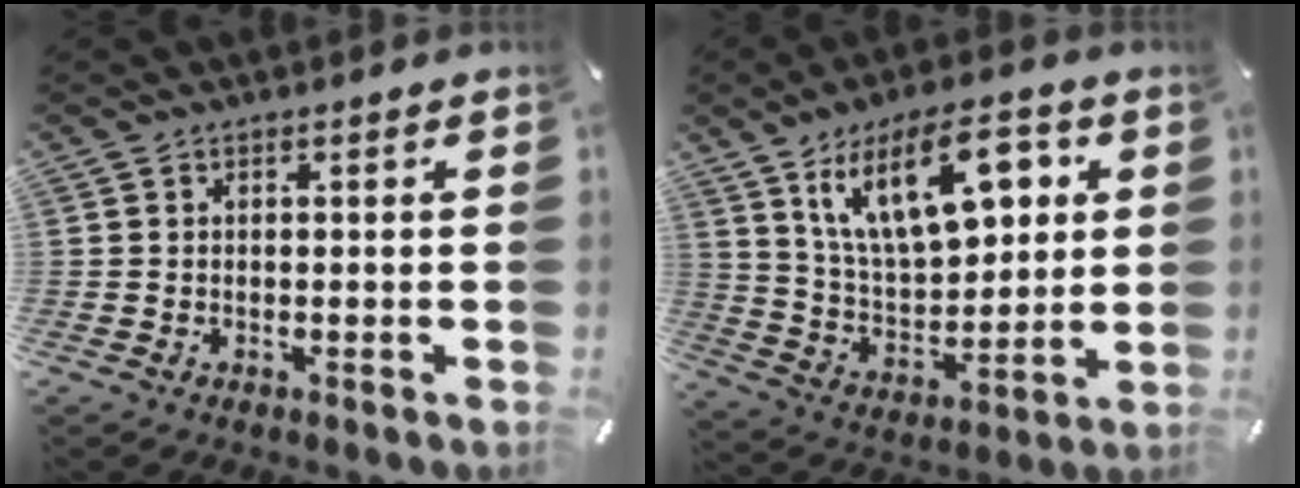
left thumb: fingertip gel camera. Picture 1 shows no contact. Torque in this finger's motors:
{"motor_torque": [2.51, 2.49, 1.41, -1.36, 0.51]}